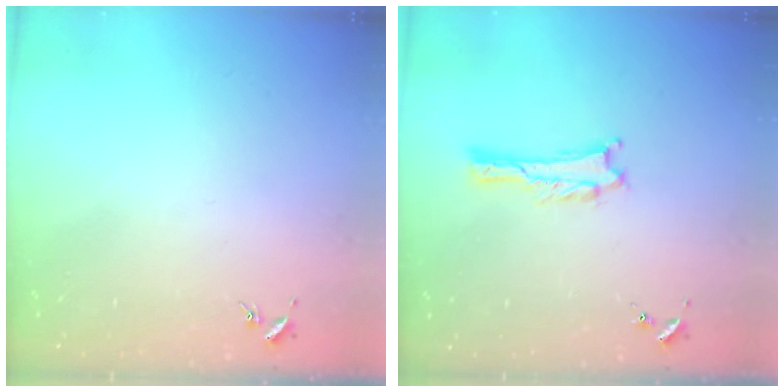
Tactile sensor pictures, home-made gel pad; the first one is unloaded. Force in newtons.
{"total": 0.9, "press": 0.9, "slide": 0.1}